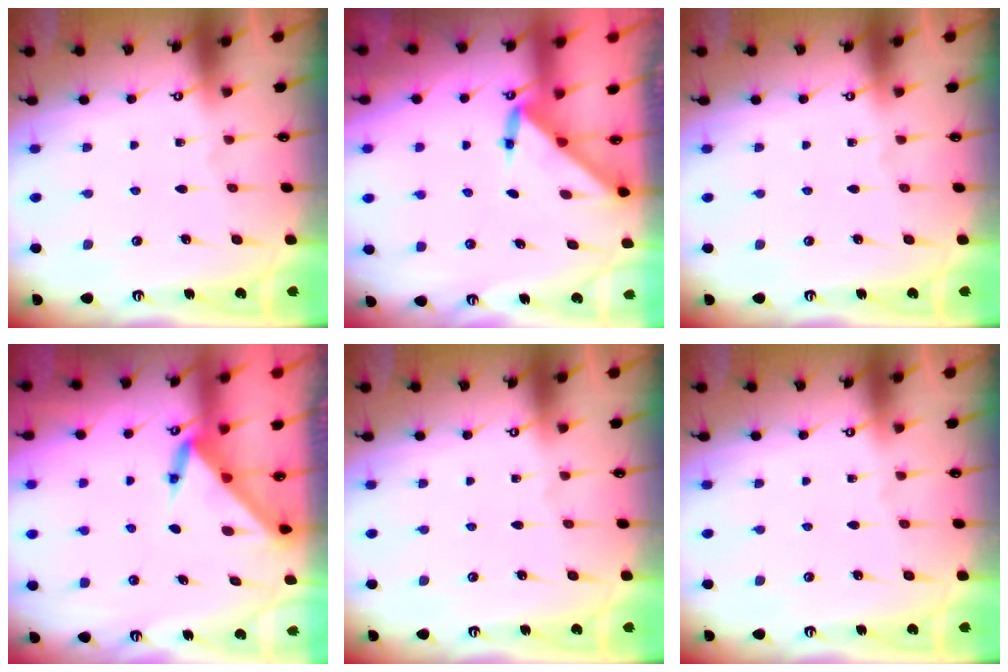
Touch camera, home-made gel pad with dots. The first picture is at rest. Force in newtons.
{"total": 3.0, "press": 3.0, "slide": 0.3}
{"total": 0.0}
{"total": 3.4, "press": 3.4, "slide": 0.1}
{"total": 0.0}
{"total": 0.0}